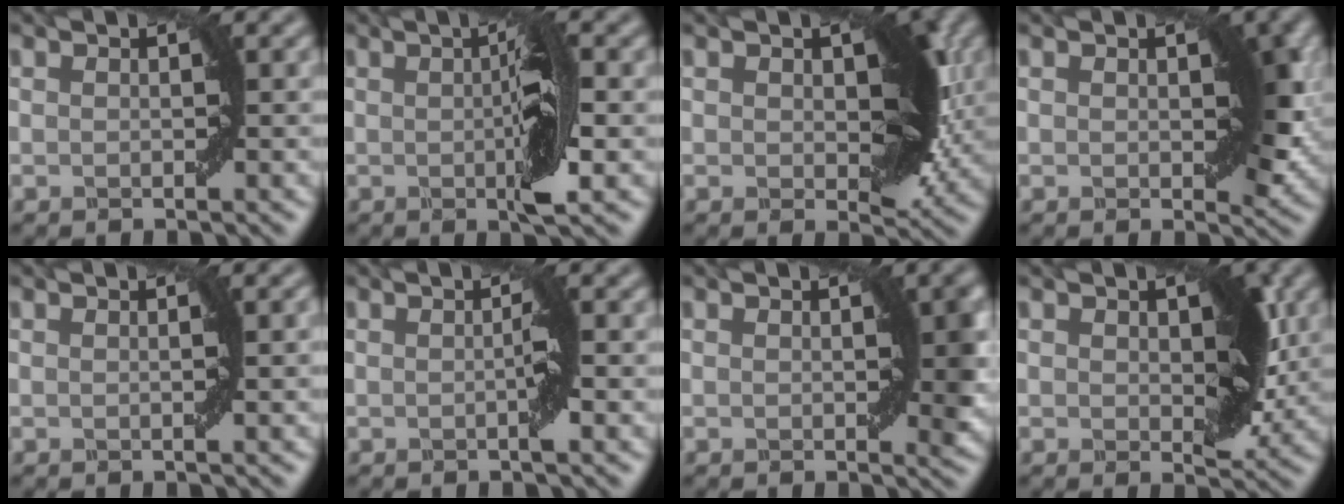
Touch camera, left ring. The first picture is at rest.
{"total": 4.6, "force": [0.0, 0.7, 4.6], "torque": [-0.076, 0.001, 0.000]}
{"total": 5.7, "force": [0.4, 3.2, 4.7], "torque": [-0.065, -0.005, 0.010]}
{"total": 3.2, "force": [0.3, 1.7, 2.7], "torque": [-0.029, -0.004, 0.007]}
{"total": 1.2, "force": [0.0, 0.1, 1.1], "torque": [-0.016, 0.005, -0.002]}
{"total": 1.5, "force": [-0.1, -0.1, 1.5], "torque": [-0.027, 0.000, -0.003]}
{"total": 2.5, "force": [0.3, 0.8, 2.3], "torque": [-0.023, -0.004, 0.006]}
{"total": 4.2, "force": [0.5, 2.4, 3.5], "torque": [-0.045, -0.007, 0.013]}